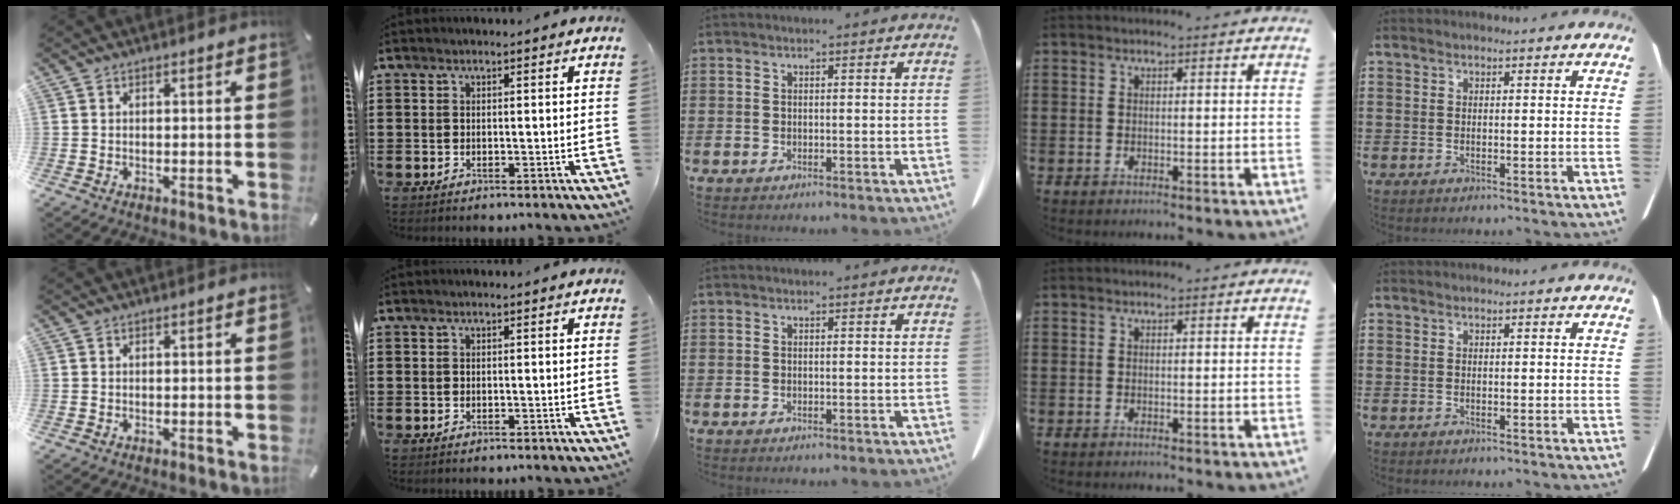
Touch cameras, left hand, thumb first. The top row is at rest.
{}